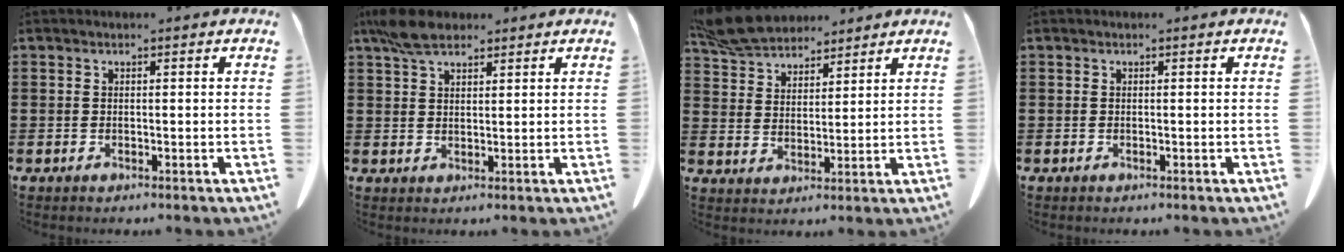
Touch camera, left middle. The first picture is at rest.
{"total": 5.4, "force": [3.9, 2.2, 3.0], "torque": [-0.070, 0.005, 0.074]}
{"total": 8.0, "force": [7.2, 2.4, 2.6], "torque": [-0.079, -0.015, 0.138]}
{"total": 0.0}